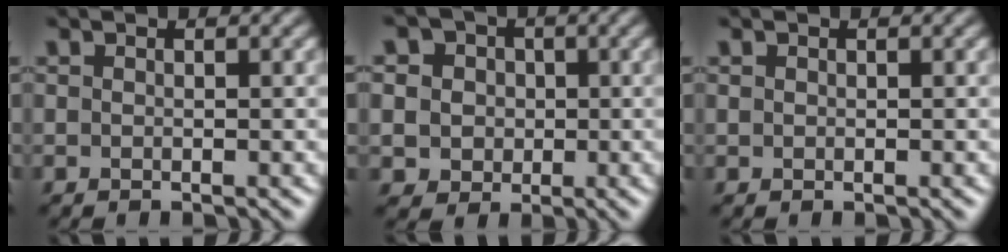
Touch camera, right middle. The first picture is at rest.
{"total": 6.9, "force": [2.6, 5.8, 2.6], "torque": [-0.051, 0.026, 0.022]}
{"total": 0.0}